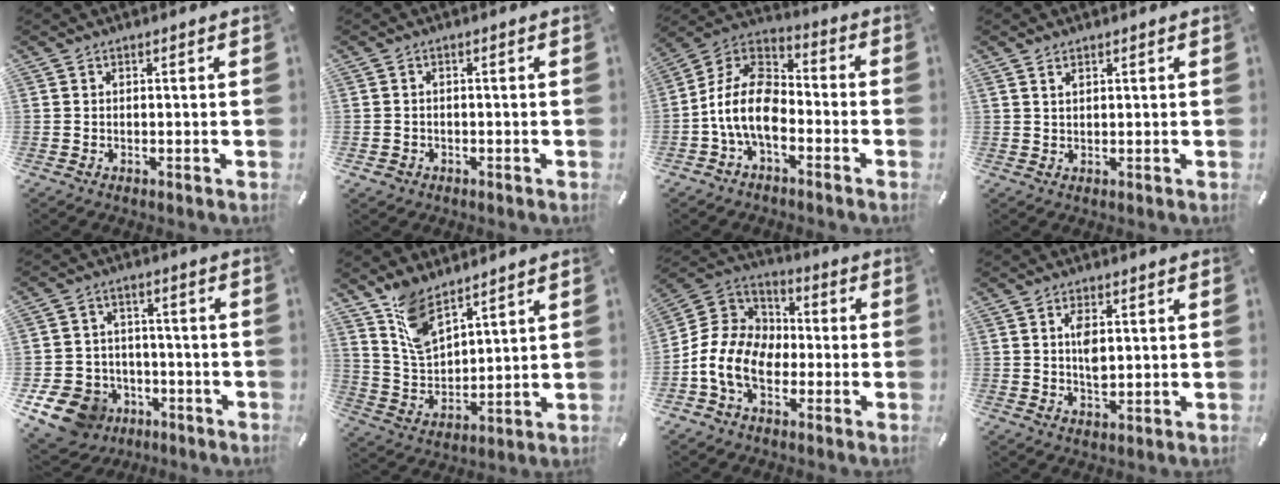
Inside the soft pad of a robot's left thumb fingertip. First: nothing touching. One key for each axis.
{"total": 1.6, "fx": -0.6, "fy": 1.4, "fz": 0.4, "tx": -0.008, "ty": 0.006, "tz": -0.017}
{"total": 13.4, "fx": -6.2, "fy": 7.7, "fz": 9.1, "tx": -0.197, "ty": 0.021, "tz": -0.122}
{"total": 1.5, "fx": 0.9, "fy": 0.7, "fz": 0.9, "tx": -0.020, "ty": 0.000, "tz": 0.017}
{"total": 11.7, "fx": -5.7, "fy": 9.3, "fz": 4.2, "tx": -0.097, "ty": 0.036, "tz": -0.098}
{"total": 9.9, "fx": 7.6, "fy": 4.4, "fz": 4.7, "tx": -0.115, "ty": -0.033, "tz": 0.148}
{"total": 12.6, "fx": -5.1, "fy": 9.3, "fz": 6.8, "tx": -0.163, "ty": 0.021, "tz": -0.097}
{"total": 4.8, "fx": 0.9, "fy": 2.4, "fz": 4.0, "tx": -0.077, "ty": -0.002, "tz": 0.008}